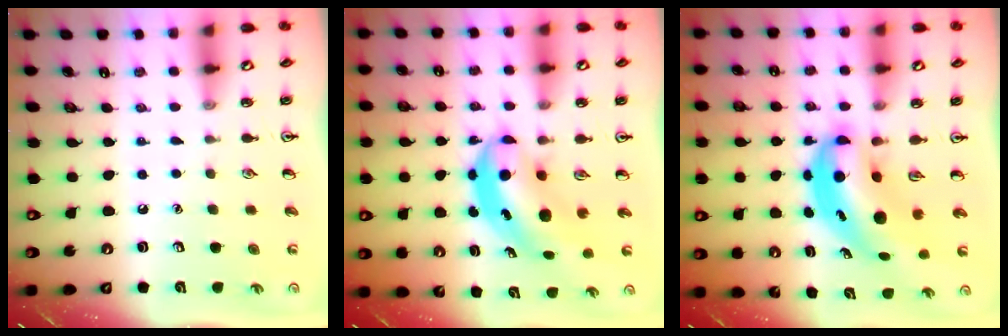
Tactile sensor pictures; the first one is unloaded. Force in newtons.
{"total": 6.6, "press": 6.5, "slide": 1.5}
{"total": 8.0, "press": 7.7, "slide": 2.1}